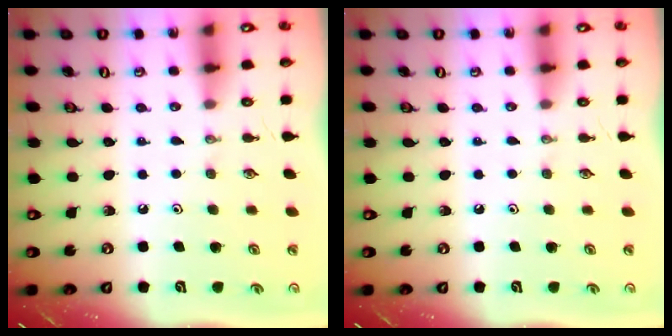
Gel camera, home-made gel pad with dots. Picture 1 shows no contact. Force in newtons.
{"total": 0.0}